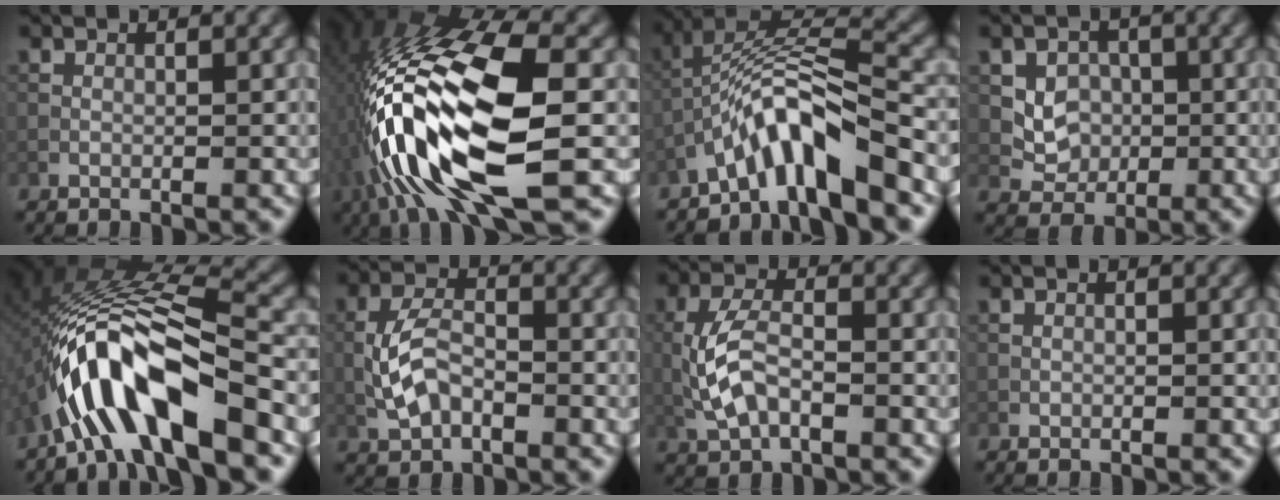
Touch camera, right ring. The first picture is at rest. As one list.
[{"total": 15.6, "force": [-3.7, 5.4, 14.2], "torque": [-0.301, 0.004, -0.061]}, {"total": 7.1, "force": [-4.5, 1.5, 5.2], "torque": [-0.093, 0.016, -0.083]}, {"total": 3.5, "force": [0.7, 3.1, 1.5], "torque": [-0.022, -0.003, 0.021]}, {"total": 11.1, "force": [-5.0, 3.0, 9.5], "torque": [-0.176, 0.021, -0.086]}, {"total": 3.6, "force": [-1.0, 2.1, 2.8], "torque": [-0.062, 0.006, -0.021]}, {"total": 4.3, "force": [-1.1, 2.2, 3.6], "torque": [-0.085, 0.005, -0.023]}, {"total": 0.0}]